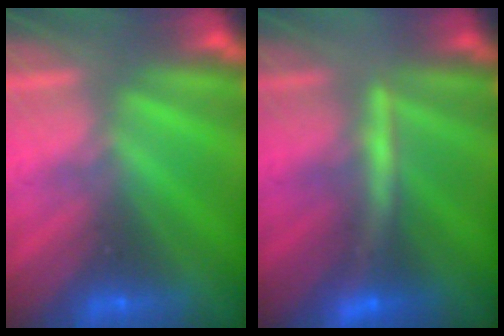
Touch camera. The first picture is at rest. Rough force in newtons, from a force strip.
{"total": 2.8}